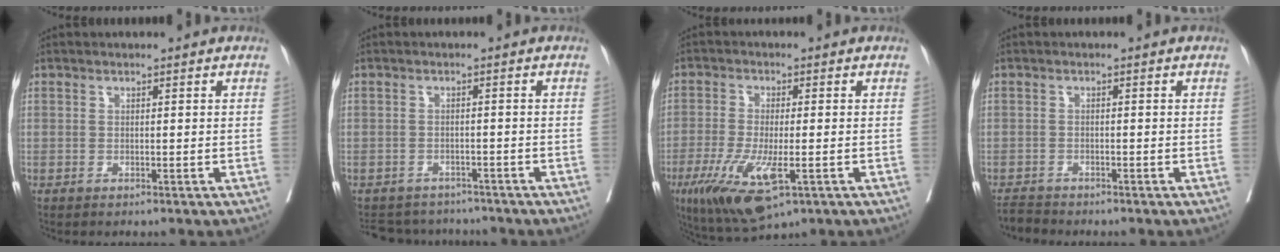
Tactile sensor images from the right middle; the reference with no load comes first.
{"total": 7.3, "force": [-6.9, 2.2, 0.7], "torque": [-0.017, 0.007, -0.092]}
{"total": 11.2, "force": [-4.8, 2.9, 9.7], "torque": [-0.185, -0.031, -0.075]}
{"total": 2.0, "force": [-2.0, -0.2, -0.3], "torque": [0.000, -0.014, -0.035]}